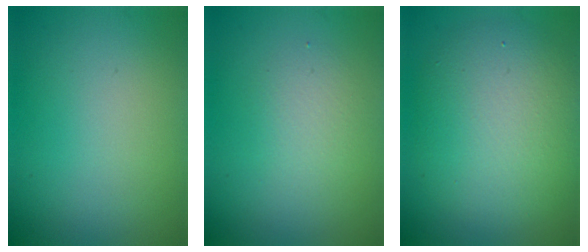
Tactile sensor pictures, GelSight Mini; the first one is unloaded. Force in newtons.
{"total": 2.0, "press": 2.0, "slide": 0.1}
{"total": 7.6, "press": 7.6, "slide": 0.4}